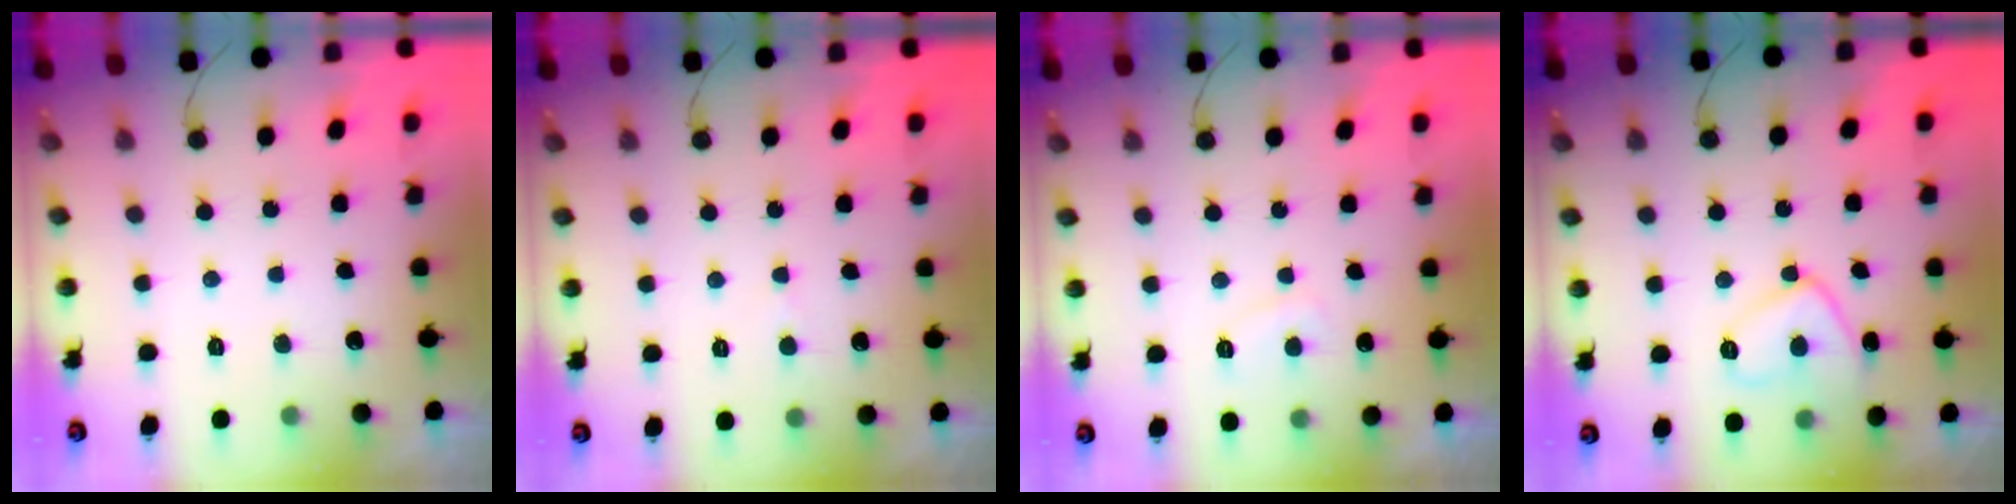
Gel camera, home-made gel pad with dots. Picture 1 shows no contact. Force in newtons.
{"total": 2.9, "press": 2.9, "slide": 0.5}
{"total": 2.8, "press": 2.7, "slide": 0.8}
{"total": 9.0, "press": 9.0, "slide": 0.7}